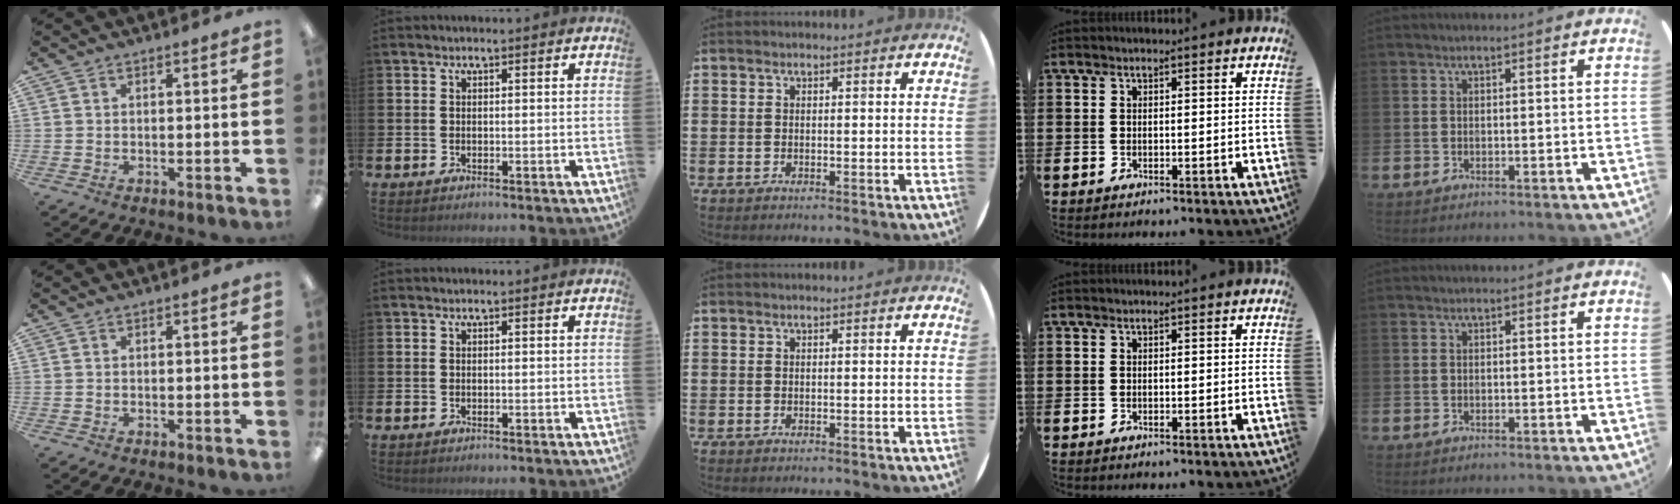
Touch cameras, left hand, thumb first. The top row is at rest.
{}